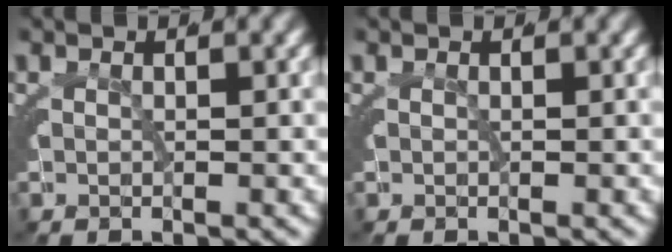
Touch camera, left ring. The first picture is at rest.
{"total": 0.0}